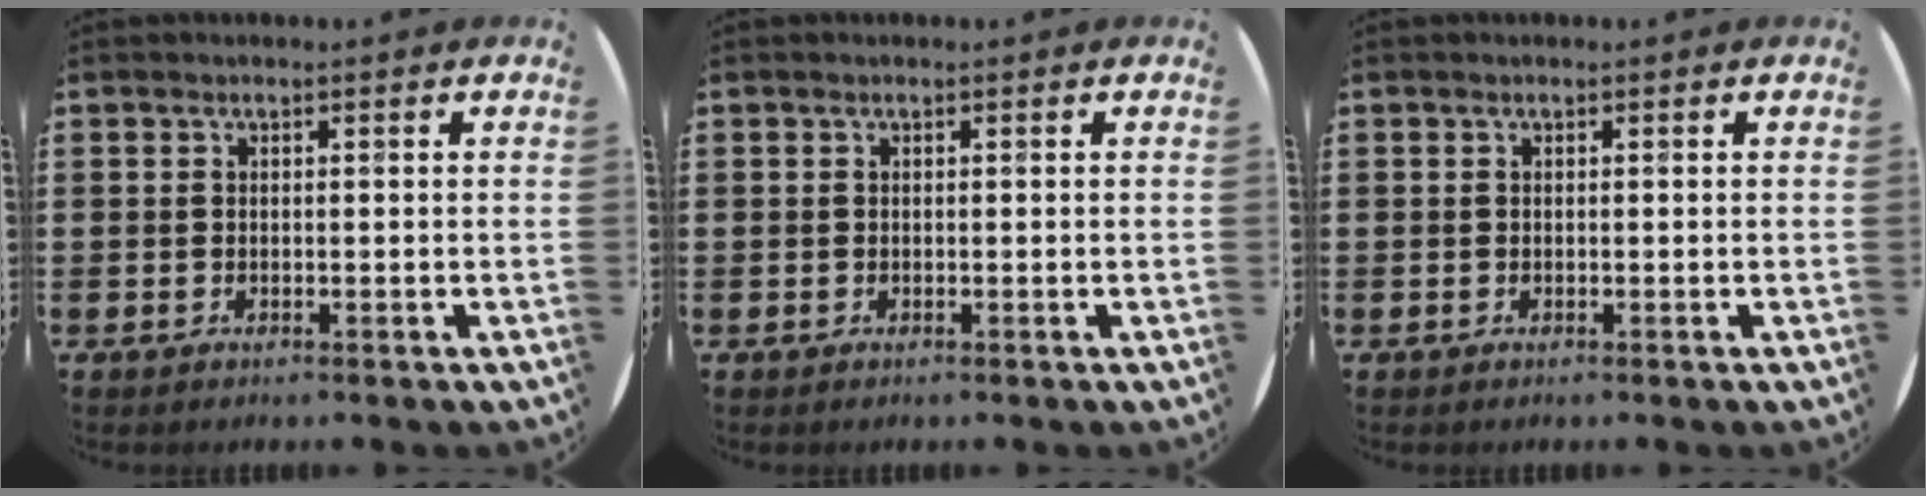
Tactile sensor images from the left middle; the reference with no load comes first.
{"total": 0.0}
{"total": 0.0}